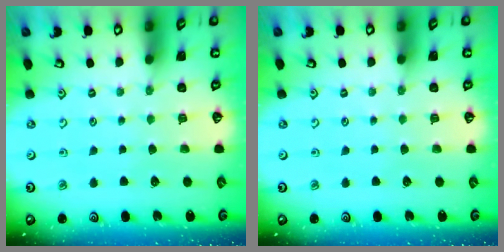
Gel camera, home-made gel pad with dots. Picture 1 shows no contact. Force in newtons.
{"total": 0.0}